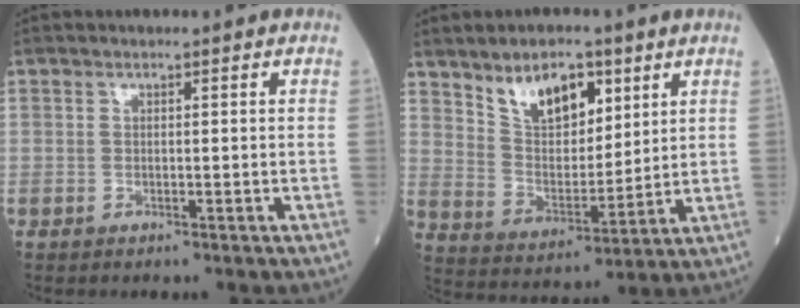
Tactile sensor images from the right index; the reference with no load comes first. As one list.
[{"total": 10.7, "force": [6.3, 5.2, 6.9], "torque": [-0.125, 0.008, 0.125]}]